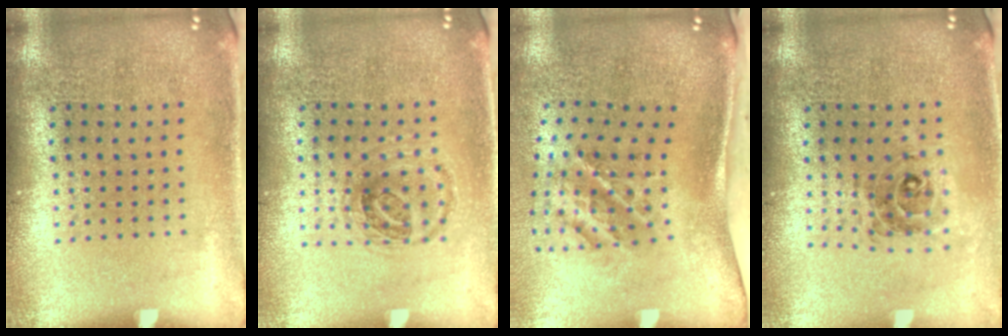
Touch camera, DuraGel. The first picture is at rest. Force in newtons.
{"total": 1.0, "press": 0.9, "slide": 0.2}
{"total": 1.9, "press": 1.3, "slide": 1.5}
{"total": 0.6, "press": 0.6, "slide": 0.2}